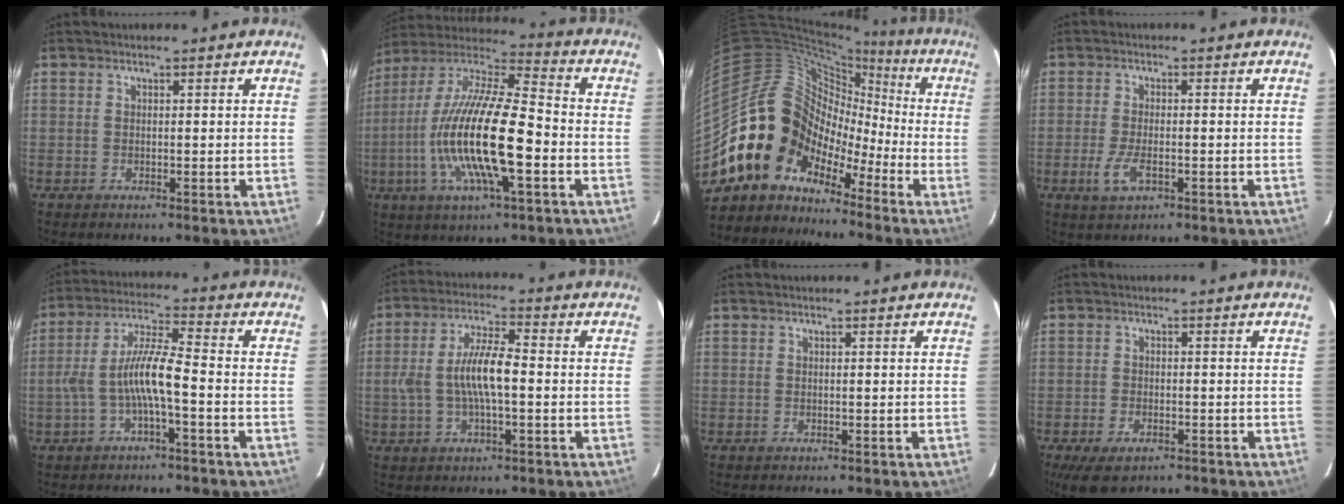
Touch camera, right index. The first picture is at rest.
{"total": 21.1, "force": [-4.7, 5.0, 19.9], "torque": [-0.381, -0.017, -0.094]}
{"total": 14.7, "force": [-7.9, 11.7, 4.0], "torque": [-0.081, 0.035, -0.163]}
{"total": 4.7, "force": [-1.9, 1.7, 3.9], "torque": [-0.089, -0.008, -0.035]}
{"total": 8.9, "force": [-2.6, 1.1, 8.5], "torque": [-0.182, 0.011, -0.044]}
{"total": 9.6, "force": [-0.8, 2.7, 9.2], "torque": [-0.182, 0.008, -0.012]}
{"total": 0.0}
{"total": 6.7, "force": [-4.4, 3.4, 3.7], "torque": [-0.089, -0.020, -0.074]}